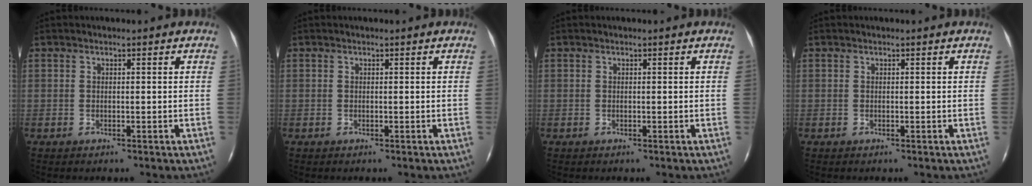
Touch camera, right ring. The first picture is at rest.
{"total": 0.0}
{"total": 0.0}
{"total": 0.0}